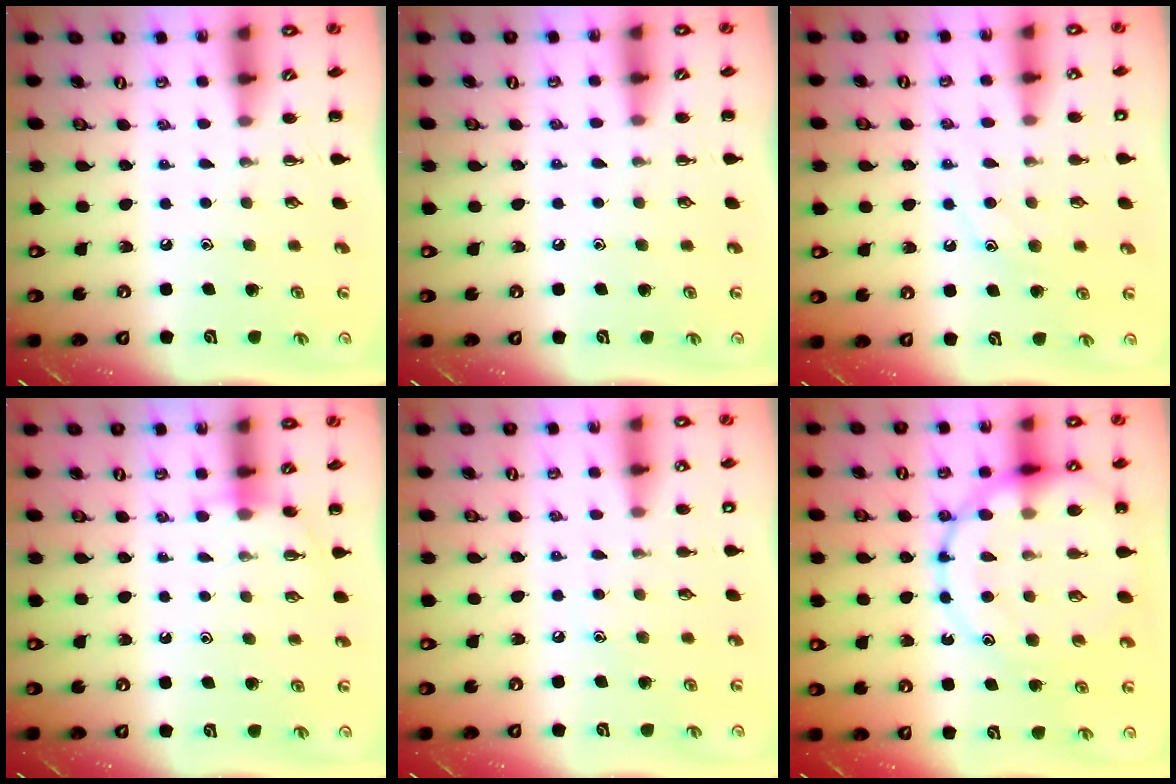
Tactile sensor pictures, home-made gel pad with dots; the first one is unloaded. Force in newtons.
{"total": 6.3, "press": 6.0, "slide": 2.0}
{"total": 9.5, "press": 9.5, "slide": 1.3}
{"total": 4.8, "press": 4.6, "slide": 1.2}
{"total": 7.2, "press": 7.0, "slide": 1.8}
{"total": 21.0, "press": 20.8, "slide": 2.9}